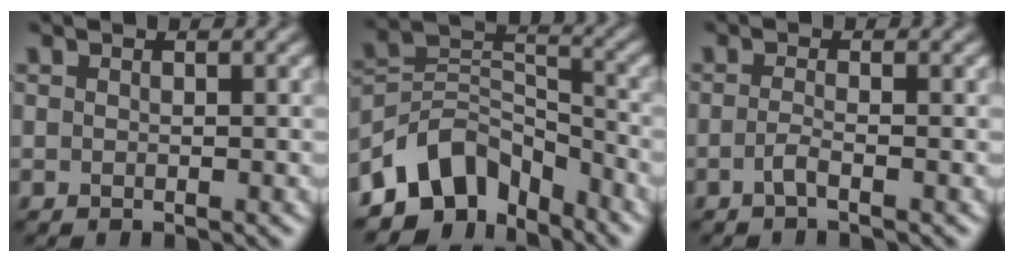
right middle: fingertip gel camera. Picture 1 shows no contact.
{"total": 7.8, "force": [-5.5, 4.4, 3.2], "torque": [-0.037, 0.000, -0.116]}
{"total": 1.2, "force": [-0.5, 0.2, 1.0], "torque": [-0.025, 0.001, -0.015]}